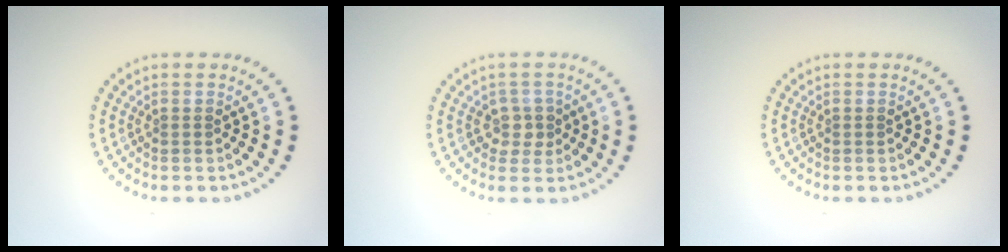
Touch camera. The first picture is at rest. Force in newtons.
{"total": 1.7, "press": 1.5, "slide": 0.8}
{"total": 0.0}